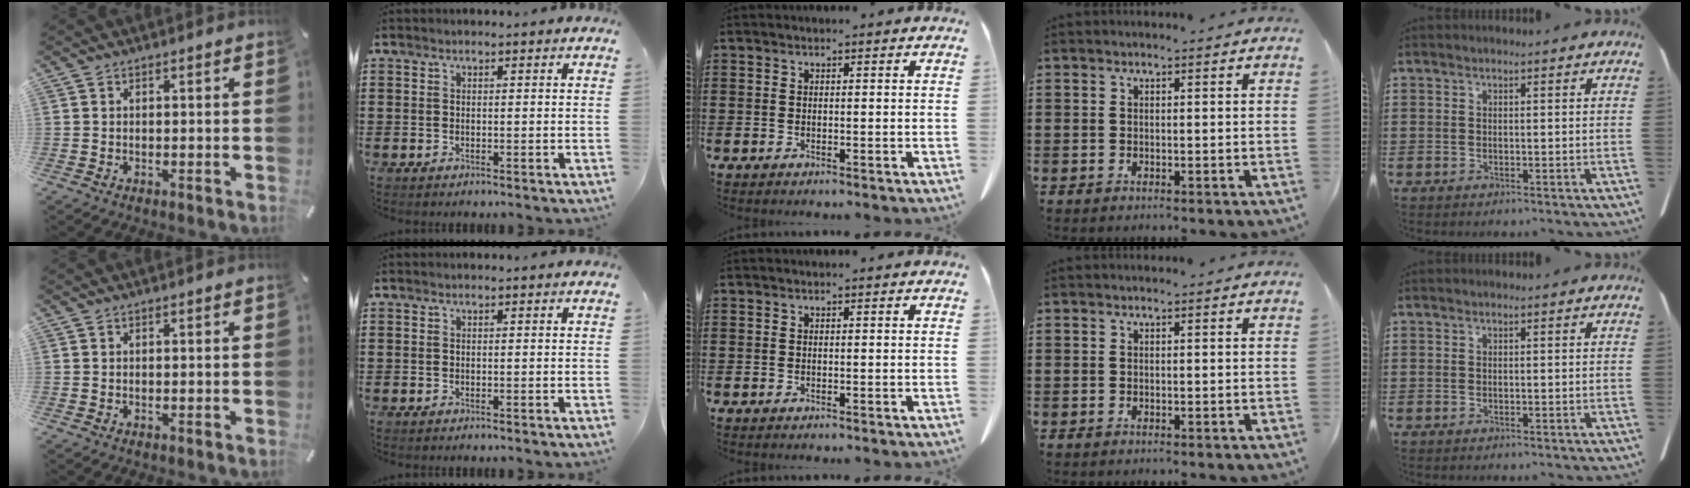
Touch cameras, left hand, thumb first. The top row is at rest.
{}